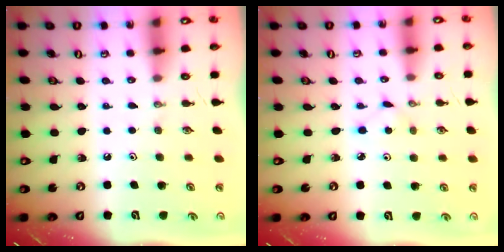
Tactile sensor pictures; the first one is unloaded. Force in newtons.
{"total": 1.6, "press": 1.6, "slide": 0.2}